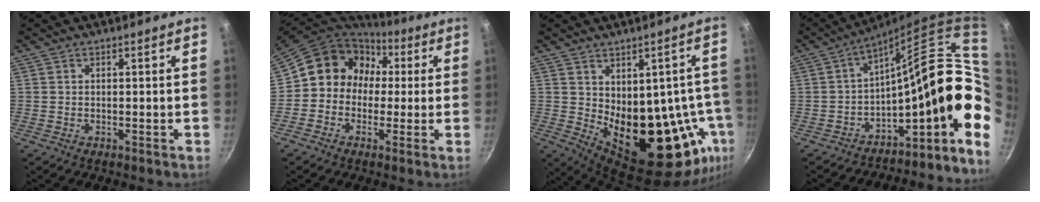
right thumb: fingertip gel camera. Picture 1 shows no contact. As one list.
[{"total": 12.8, "force": [1.6, 11.4, 5.8], "torque": [-0.061, 0.033, 0.003]}, {"total": 20.5, "force": [-2.5, 12.0, 16.5], "torque": [-0.163, -0.020, -0.005]}, {"total": 24.1, "force": [-1.7, 12.4, 20.6], "torque": [-0.250, 0.046, -0.019]}]